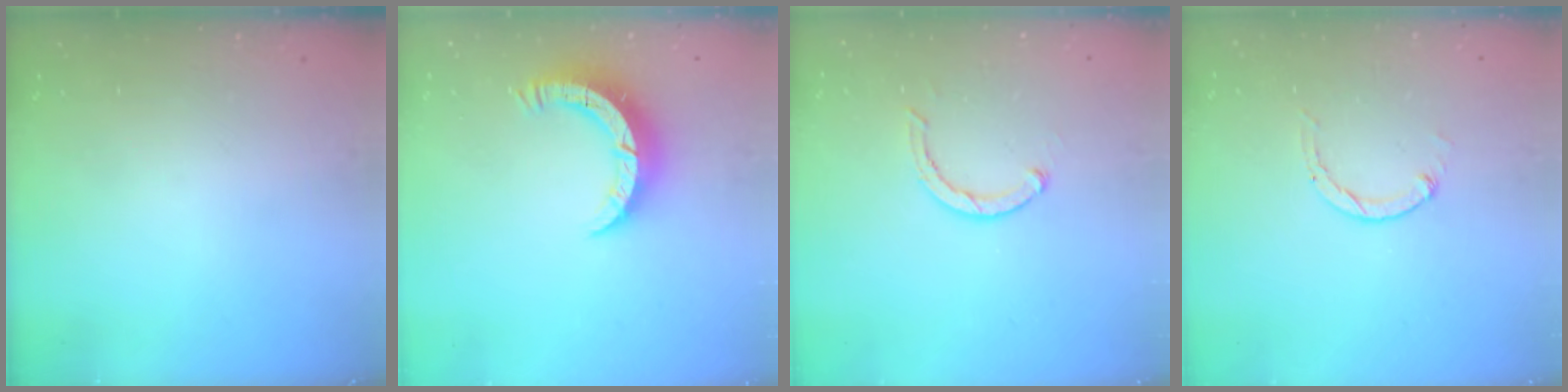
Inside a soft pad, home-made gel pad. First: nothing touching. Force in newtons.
{"total": 7.7, "press": 7.7, "slide": 0.4}
{"total": 2.6, "press": 2.5, "slide": 0.4}
{"total": 0.0}